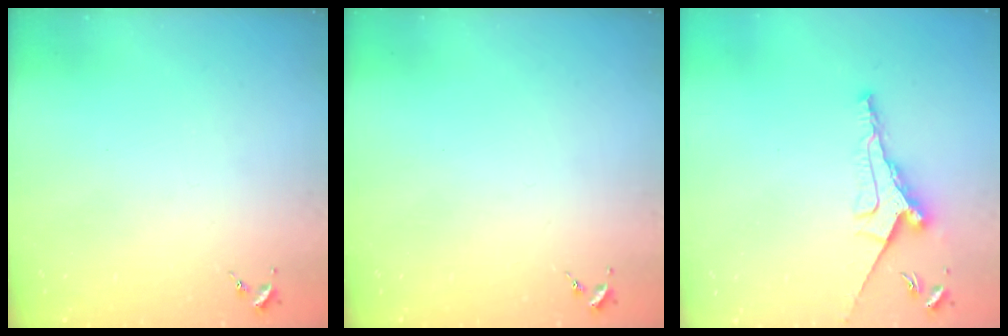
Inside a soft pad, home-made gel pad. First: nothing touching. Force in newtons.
{"total": 0.0}
{"total": 10.1, "press": 10.1, "slide": 0.1}